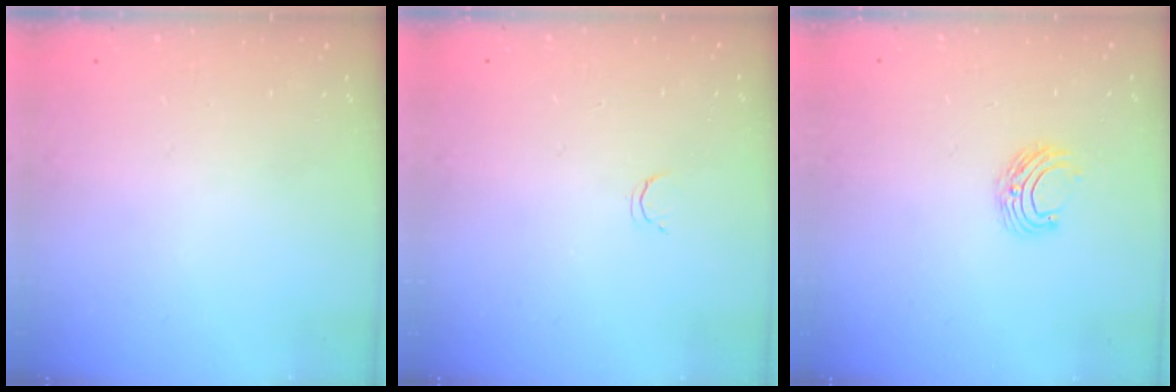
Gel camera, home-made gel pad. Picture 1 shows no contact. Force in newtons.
{"total": 2.1, "press": 2.1, "slide": 0.4}
{"total": 6.3, "press": 6.3, "slide": 0.5}